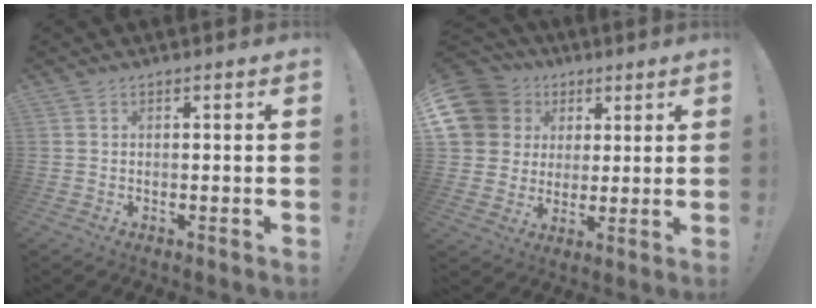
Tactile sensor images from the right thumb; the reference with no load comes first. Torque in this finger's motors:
{"motor_torque": [-0.09, 1.12, 0.09, 0.33, 0.05]}